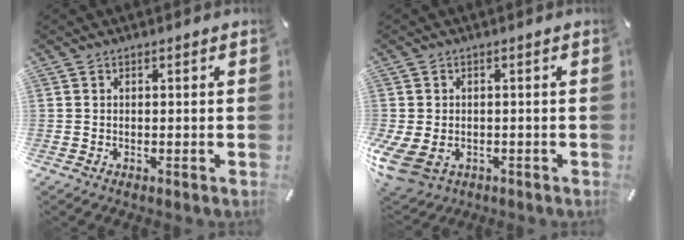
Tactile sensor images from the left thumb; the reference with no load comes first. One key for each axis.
{"total": 5.6, "fx": -1.5, "fy": 4.5, "fz": 3.0, "tx": -0.077, "ty": 0.004, "tz": -0.026}